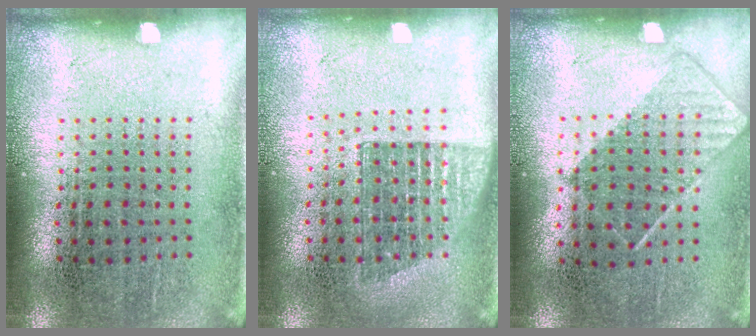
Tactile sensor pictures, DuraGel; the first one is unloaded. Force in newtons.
{"total": 1.4, "press": 1.1, "slide": 0.8}
{"total": 0.8, "press": 0.7, "slide": 0.5}